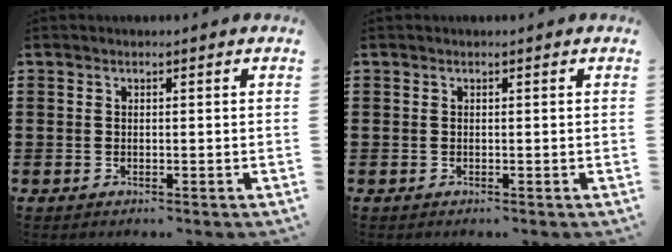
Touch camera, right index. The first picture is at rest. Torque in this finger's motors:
{"motor_torque": [-0.23, 0.10, 0.00, -0.01]}